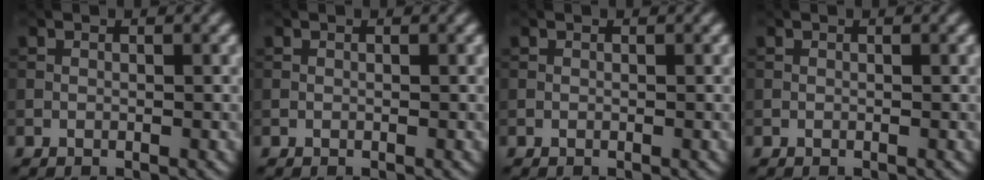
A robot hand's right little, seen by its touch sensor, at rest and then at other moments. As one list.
[{"total": 0.0}, {"total": 0.0}, {"total": 0.0}]